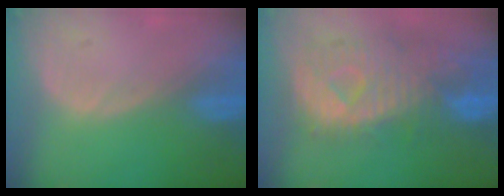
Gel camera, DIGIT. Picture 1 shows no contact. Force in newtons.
{"total": 11.1, "press": 9.8, "slide": 5.2}